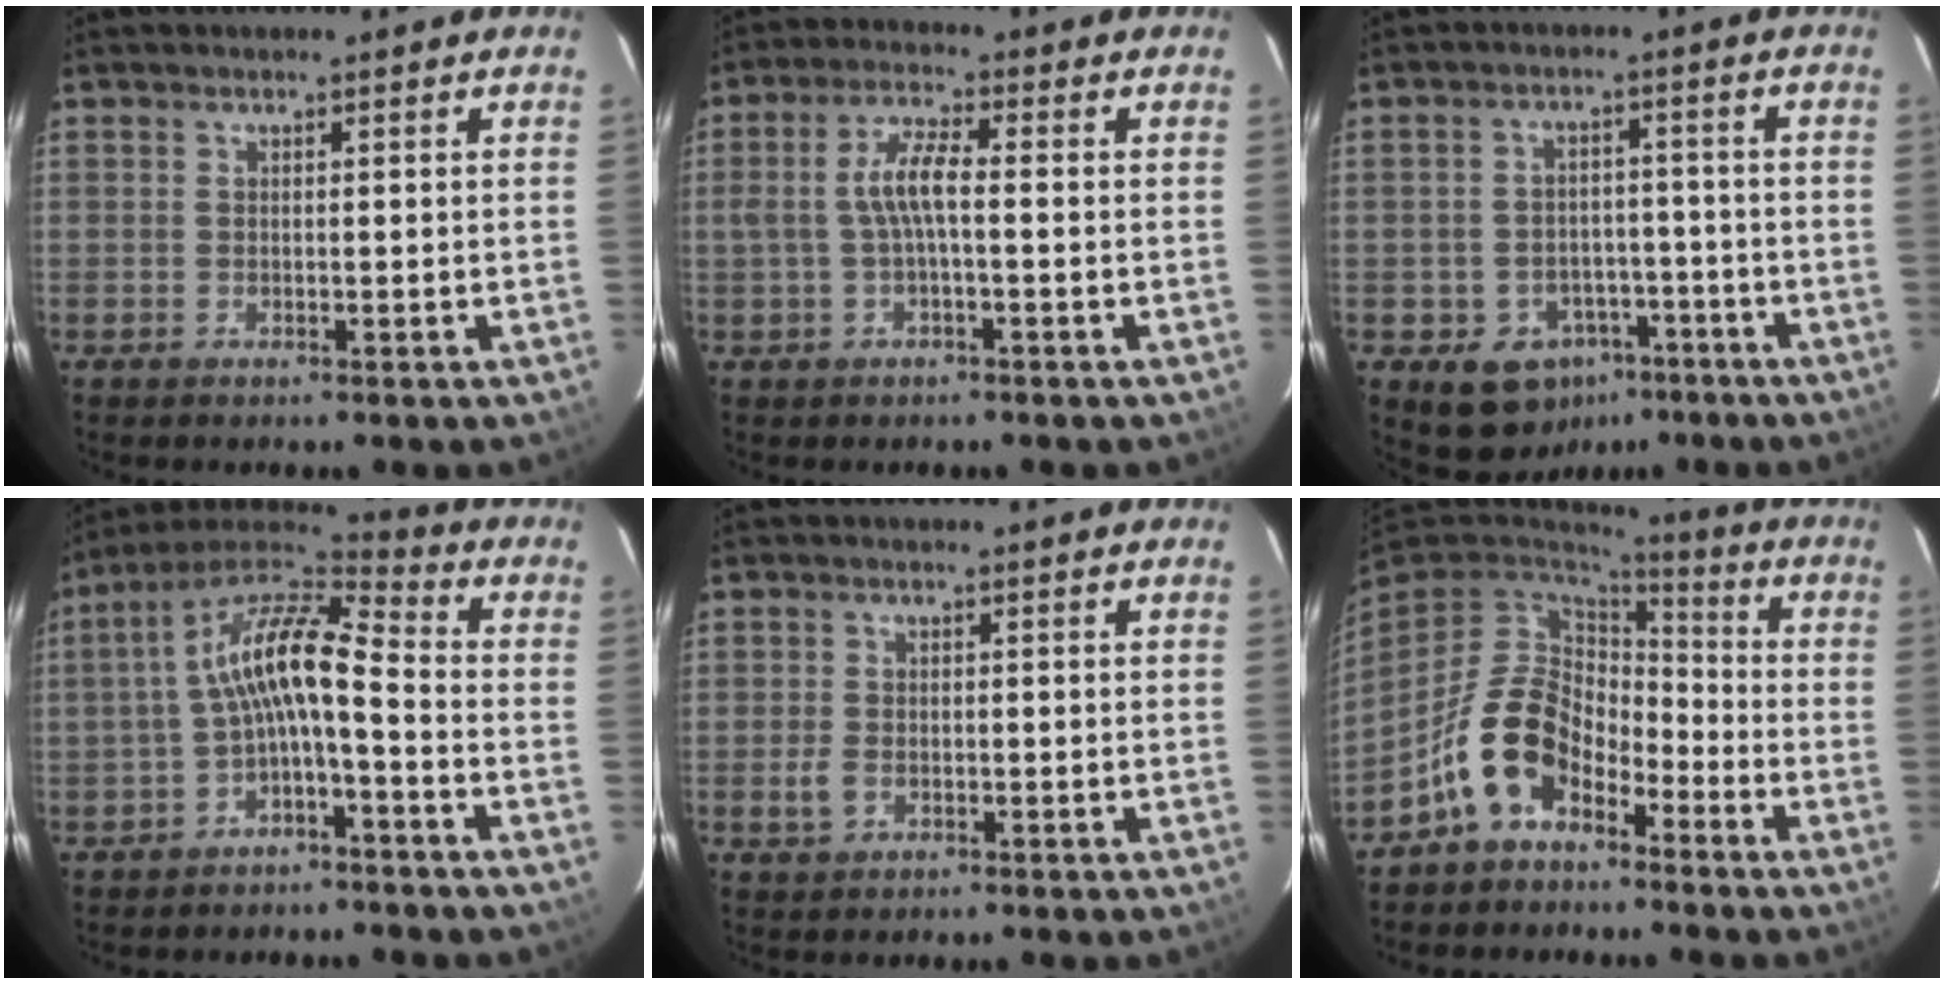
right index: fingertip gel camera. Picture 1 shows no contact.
{"total": 5.6, "force": [-0.6, 1.4, 5.4], "torque": [-0.110, 0.010, -0.008]}
{"total": 9.3, "force": [-5.3, 7.1, 2.8], "torque": [-0.058, 0.022, -0.052]}
{"total": 10.9, "force": [-2.2, 3.1, 10.2], "torque": [-0.208, 0.024, -0.049]}
{"total": 2.5, "force": [-0.9, 1.9, 1.4], "torque": [-0.032, -0.002, -0.015]}
{"total": 12.4, "force": [-7.0, 7.8, 6.7], "torque": [-0.142, 0.019, -0.125]}